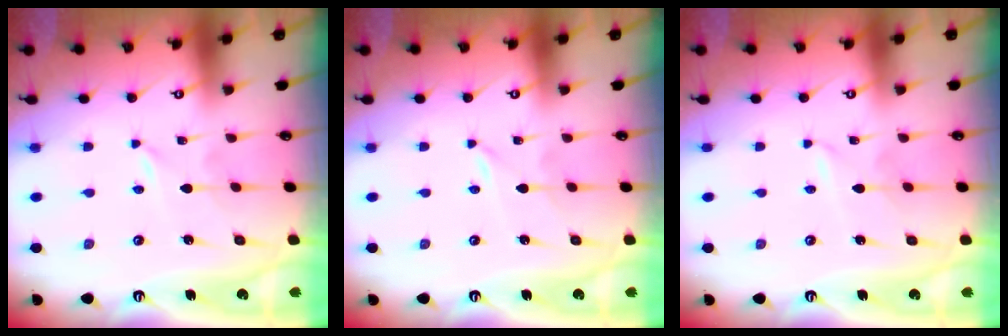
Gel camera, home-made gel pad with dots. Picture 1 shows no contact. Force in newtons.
{"total": 0.0}
{"total": 2.3, "press": 2.3, "slide": 0.2}